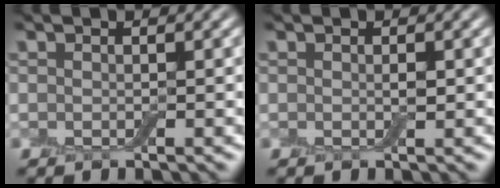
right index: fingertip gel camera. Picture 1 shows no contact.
{"total": 0.5, "force": [0.1, 0.2, 0.5], "torque": [-0.009, -0.001, 0.001]}